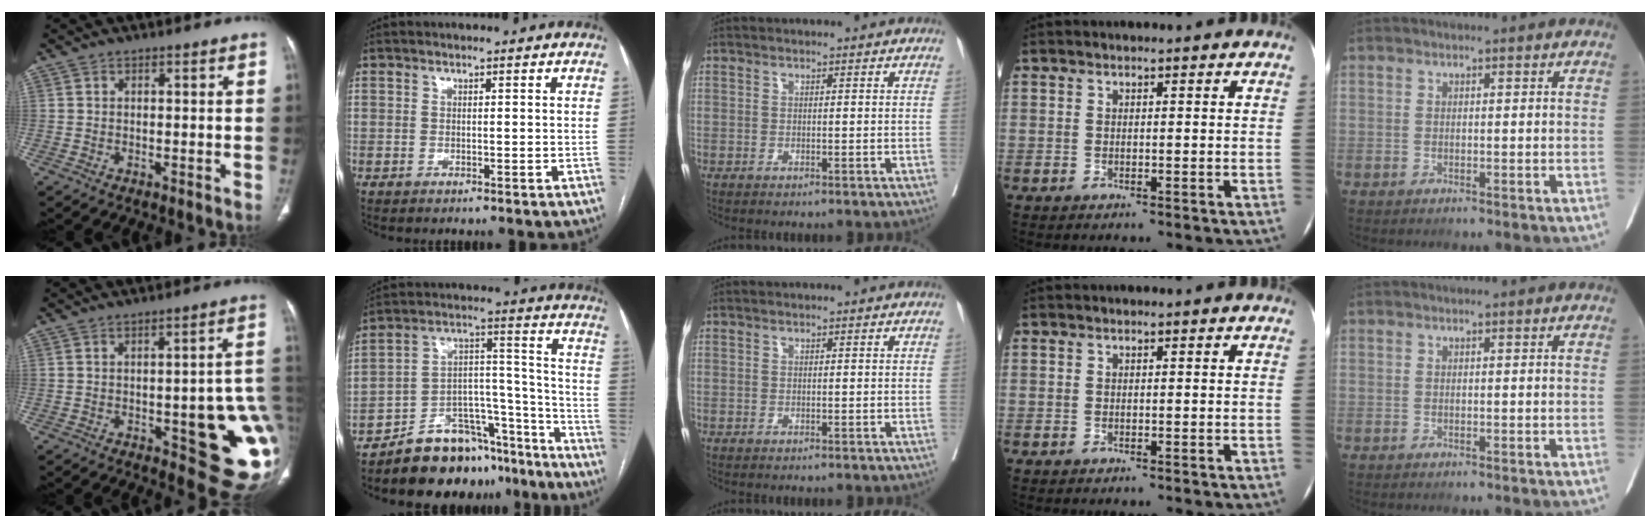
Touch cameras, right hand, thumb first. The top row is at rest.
{"thumb": {"total": 18.7, "force": [-2.7, 6.4, 17.3], "torque": [-0.164, 0.009, -0.013]}, "index": {"total": 16.2, "force": [-13.4, 7.0, 5.8], "torque": [-0.061, 0.069, -0.210]}}